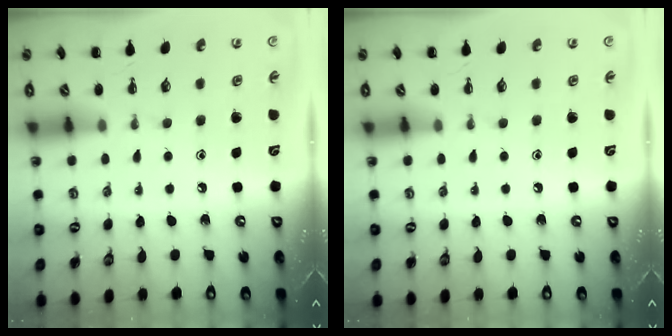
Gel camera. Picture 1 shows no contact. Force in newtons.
{"total": 0.0}